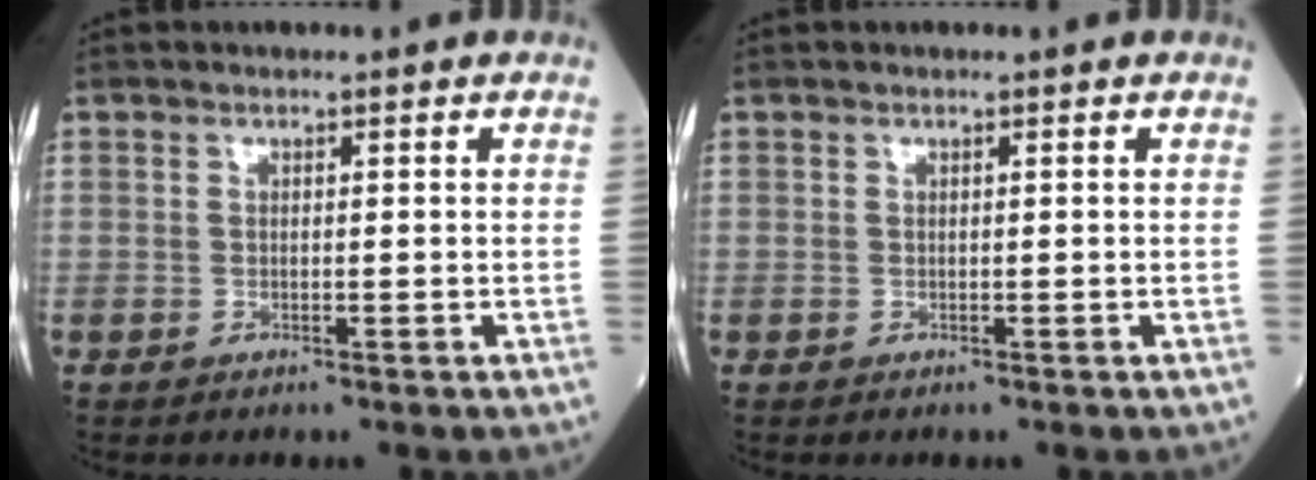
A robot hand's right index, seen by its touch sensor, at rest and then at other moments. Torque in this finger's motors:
{"motor_torque": [-0.20, 0.01, -0.03, -0.01]}